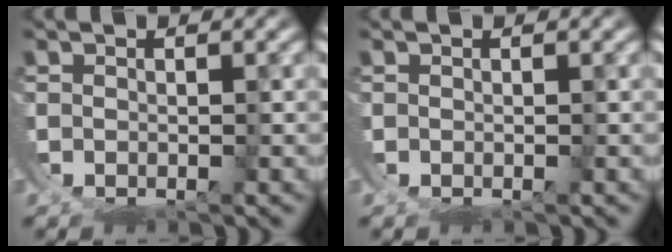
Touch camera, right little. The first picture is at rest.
{"total": 0.0}